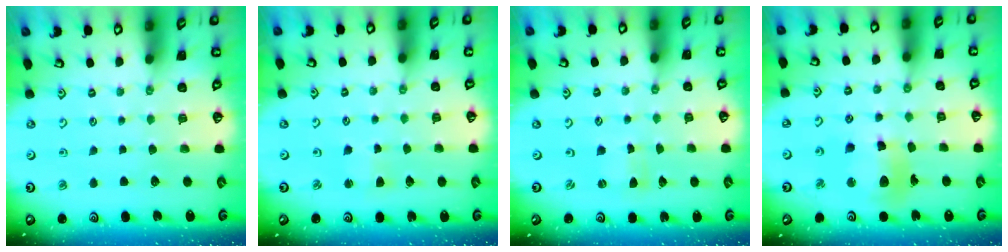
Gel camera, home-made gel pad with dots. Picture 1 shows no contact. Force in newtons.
{"total": 1.5, "press": 1.4, "slide": 0.4}
{"total": 0.0}
{"total": 12.7, "press": 12.6, "slide": 1.7}